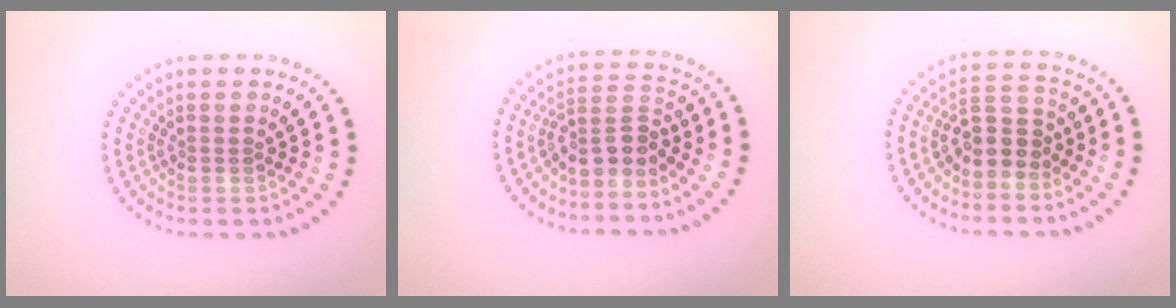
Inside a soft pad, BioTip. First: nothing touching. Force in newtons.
{"total": 3.0, "press": 2.3, "slide": 2.0}
{"total": 2.9, "press": 2.6, "slide": 1.3}